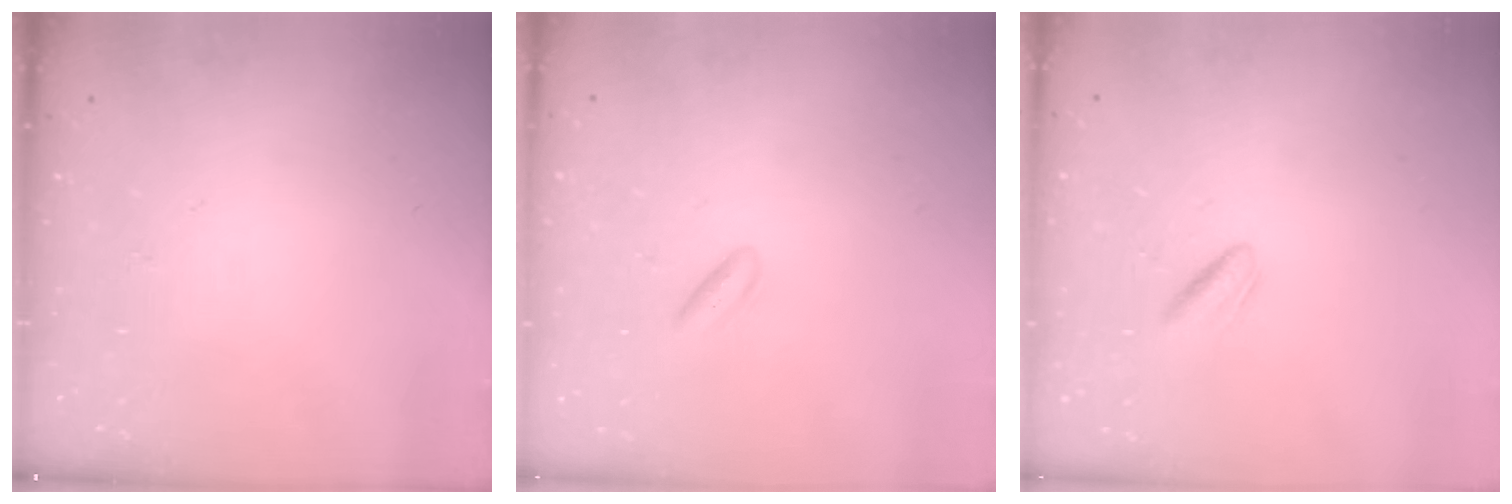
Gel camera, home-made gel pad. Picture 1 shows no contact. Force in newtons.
{"total": 3.1, "press": 2.8, "slide": 1.3}
{"total": 2.1, "press": 1.8, "slide": 1.1}